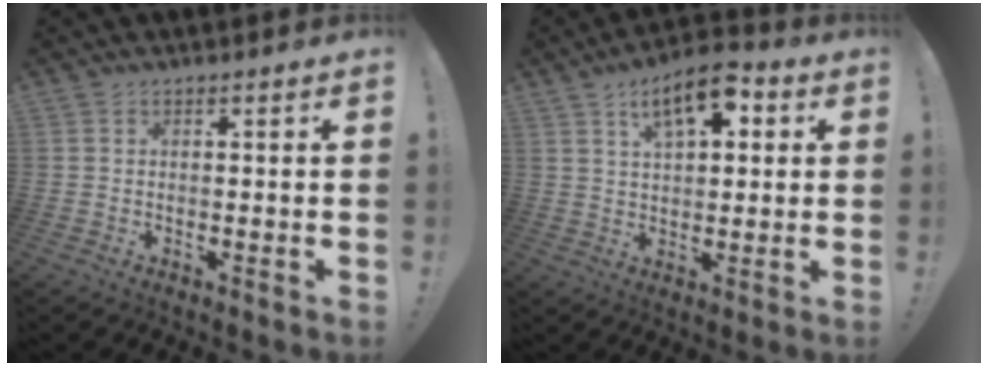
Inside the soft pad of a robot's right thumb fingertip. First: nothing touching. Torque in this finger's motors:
{"motor_torque": [0.84, 0.89, 0.17, 0.21, 0.13]}